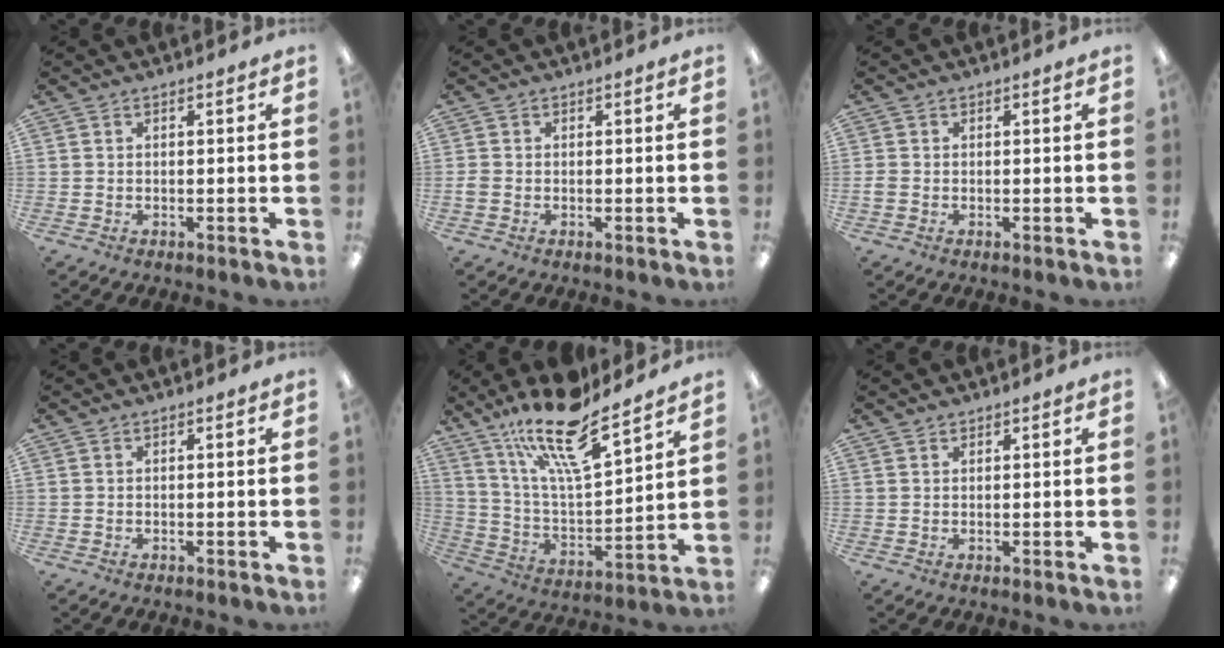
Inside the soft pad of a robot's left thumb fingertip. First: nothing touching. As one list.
[{"total": 1.5, "force": [-0.4, 1.2, 0.7], "torque": [-0.011, 0.004, -0.007]}, {"total": 1.2, "force": [-0.3, 1.0, 0.5], "torque": [-0.008, 0.003, -0.006]}, {"total": 0.0}, {"total": 19.4, "force": [14.7, 4.9, 11.7], "torque": [-0.211, -0.093, 0.248]}, {"total": 0.9, "force": [0.9, 0.4, 0.0], "torque": [-0.001, 0.000, 0.017]}]